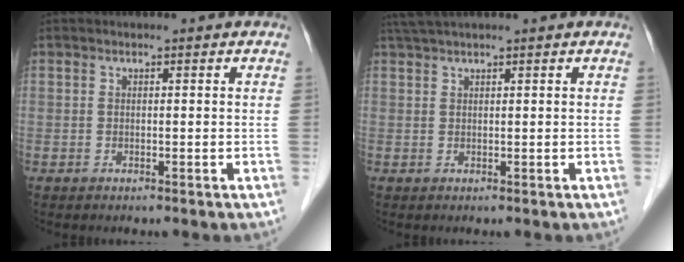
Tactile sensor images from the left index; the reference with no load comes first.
{"total": 3.3, "force": [2.8, -0.5, 1.6], "torque": [-0.026, 0.028, 0.054]}